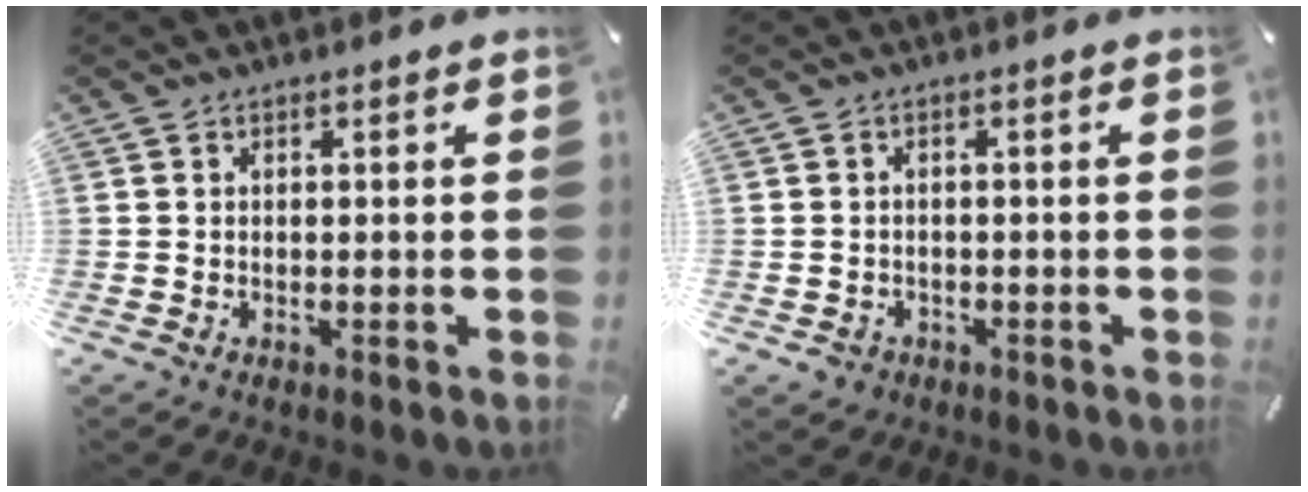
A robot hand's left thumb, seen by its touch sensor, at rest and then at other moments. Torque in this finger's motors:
{"motor_torque": [0.26, 0.29, -0.02, 0.03, 0.01]}